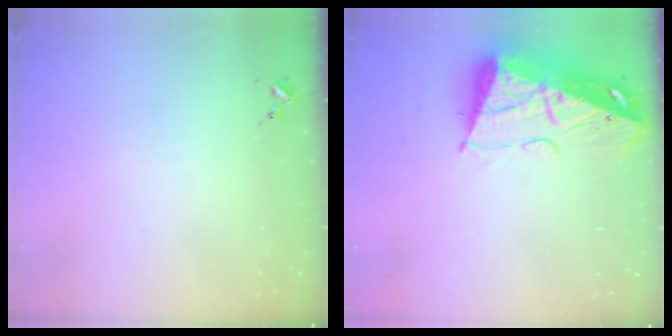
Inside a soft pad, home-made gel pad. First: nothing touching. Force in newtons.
{"total": 16.3, "press": 16.1, "slide": 2.0}